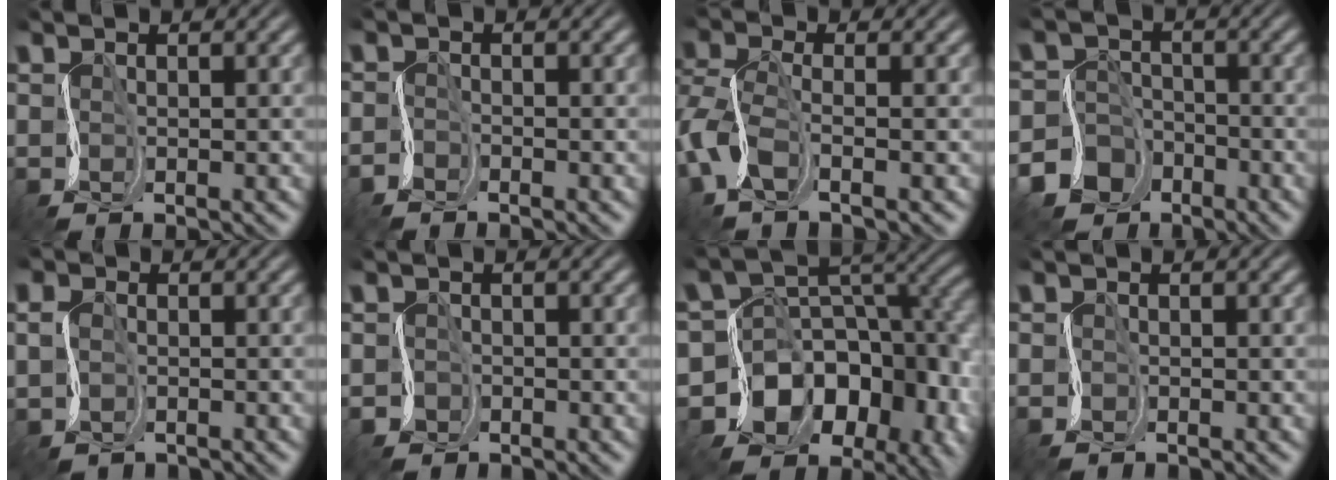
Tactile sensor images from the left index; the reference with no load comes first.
{"total": 1.2, "force": [-1.2, 0.2, 0.1], "torque": [-0.005, 0.000, -0.030]}
{"total": 4.5, "force": [-1.7, 2.1, 3.6], "torque": [-0.099, -0.006, -0.046]}
{"total": 8.0, "force": [-4.8, 6.3, 0.8], "torque": [-0.008, -0.020, -0.104]}
{"total": 1.2, "force": [0.1, 1.2, 0.1], "torque": [-0.009, 0.000, 0.003]}
{"total": 1.0, "force": [-0.6, 0.7, -0.4], "torque": [0.011, -0.002, -0.012]}
{"total": 16.2, "force": [-7.2, 12.6, 7.1], "torque": [-0.130, -0.008, -0.106]}
{"total": 0.5, "force": [-0.5, 0.1, -0.1], "torque": [-0.001, 0.000, -0.012]}